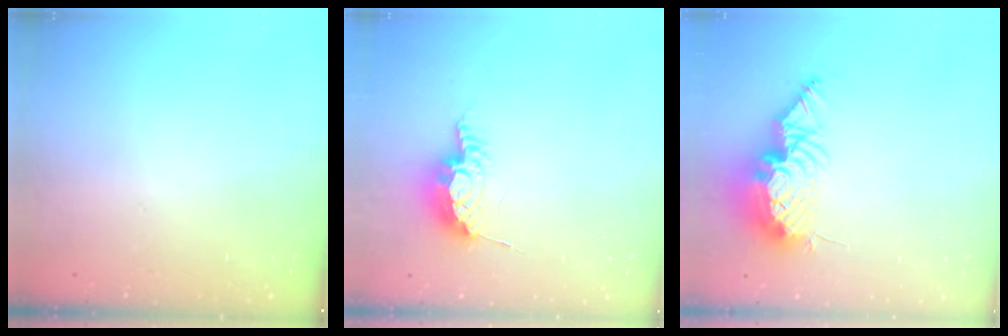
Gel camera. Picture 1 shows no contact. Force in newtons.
{"total": 8.5, "press": 8.4, "slide": 1.1}
{"total": 13.7, "press": 13.6, "slide": 1.3}